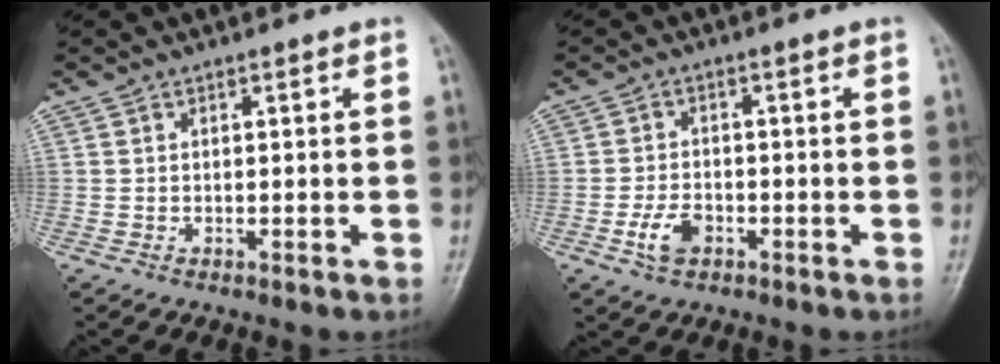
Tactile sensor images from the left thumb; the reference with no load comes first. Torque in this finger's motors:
{"motor_torque": [0.21, 0.92, 0.34, 0.00, 0.01]}